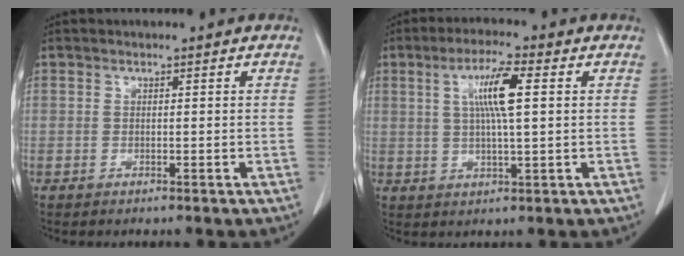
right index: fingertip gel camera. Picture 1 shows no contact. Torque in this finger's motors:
{"motor_torque": [0.98, 0.12, 0.46, 0.14]}